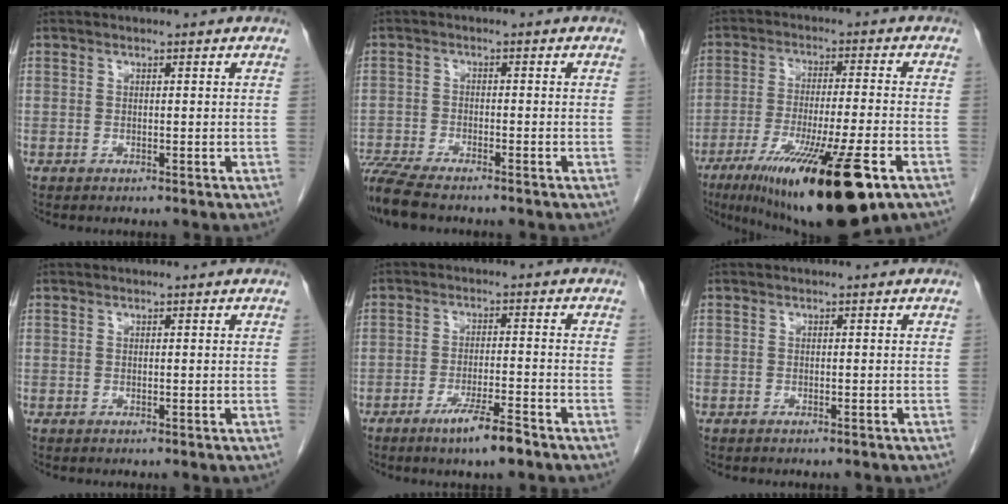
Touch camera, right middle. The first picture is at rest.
{"total": 9.0, "force": [-7.8, 1.3, 4.3], "torque": [-0.082, -0.015, -0.135]}
{"total": 19.5, "force": [-10.6, 2.0, 16.2], "torque": [-0.225, -0.044, -0.168]}
{"total": 0.0}
{"total": 5.9, "force": [-4.1, 0.2, 4.3], "torque": [-0.076, -0.008, -0.072]}
{"total": 0.6, "force": [-0.6, 0.1, 0.2], "torque": [-0.009, -0.001, -0.010]}